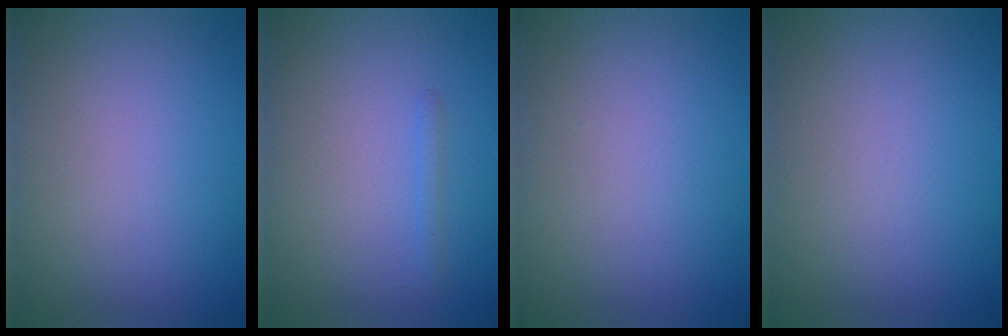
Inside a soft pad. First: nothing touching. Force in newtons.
{"total": 0.7, "press": 0.7, "slide": 0.0}
{"total": 0.0}
{"total": 0.0}